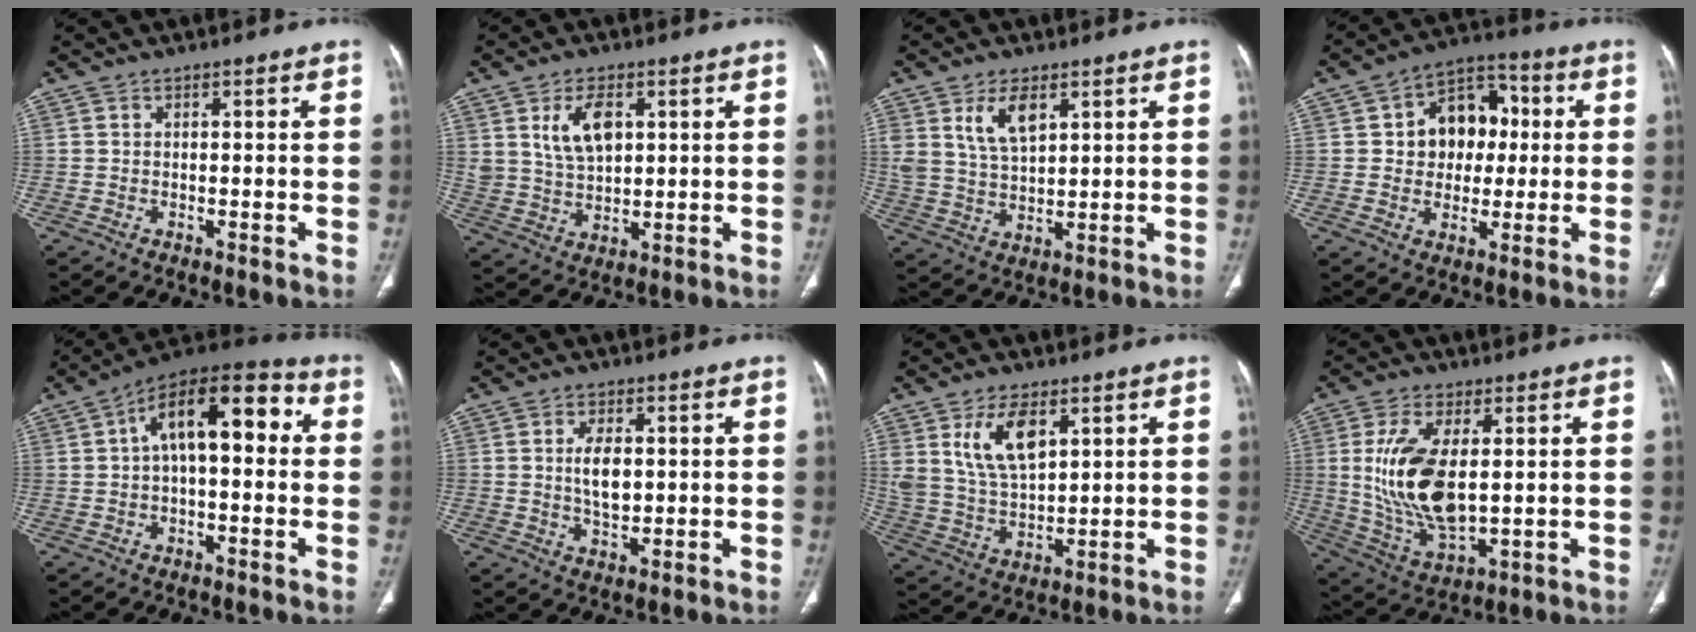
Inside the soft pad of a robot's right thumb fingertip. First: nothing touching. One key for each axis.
{"total": 8.3, "fx": 3.0, "fy": 4.8, "fz": 6.1, "tx": -0.100, "ty": -0.012, "tz": 0.066}
{"total": 7.6, "fx": 3.7, "fy": 3.9, "fz": 5.4, "tx": -0.093, "ty": -0.019, "tz": 0.080}
{"total": 12.6, "fx": 1.6, "fy": 9.7, "fz": 7.9, "tx": -0.066, "ty": 0.020, "tz": 0.020}
{"total": 15.2, "fx": 2.3, "fy": 7.4, "fz": 13.2, "tx": -0.180, "ty": 0.044, "tz": 0.028}
{"total": 5.8, "fx": 0.6, "fy": 3.2, "fz": 4.7, "tx": -0.079, "ty": -0.007, "tz": 0.012}
{"total": 11.1, "fx": 5.0, "fy": 5.7, "fz": 8.2, "tx": -0.143, "ty": -0.023, "tz": 0.107}
{"total": 15.5, "fx": 1.8, "fy": 7.5, "fz": 13.4, "tx": -0.268, "ty": -0.020, "tz": 0.049}